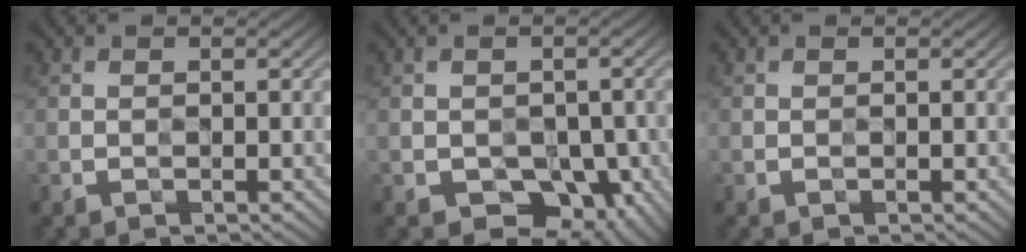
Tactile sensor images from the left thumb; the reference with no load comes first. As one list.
[{"total": 6.9, "force": [-2.9, 5.2, 3.4], "torque": [-0.029, -0.002, -0.038]}, {"total": 0.0}]